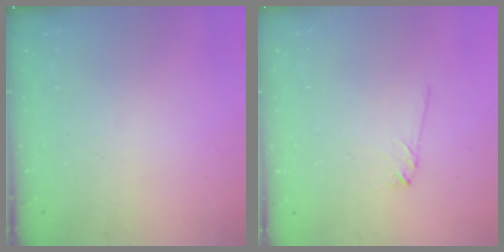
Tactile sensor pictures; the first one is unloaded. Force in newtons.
{"total": 3.6, "press": 3.5, "slide": 0.5}